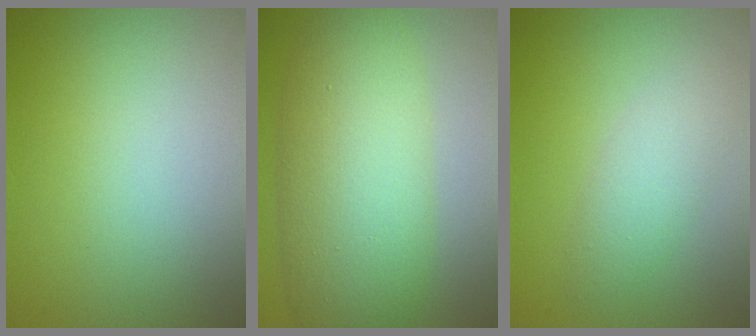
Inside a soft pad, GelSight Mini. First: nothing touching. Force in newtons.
{"total": 8.1, "press": 8.1, "slide": 0.3}
{"total": 2.2, "press": 2.2, "slide": 0.2}